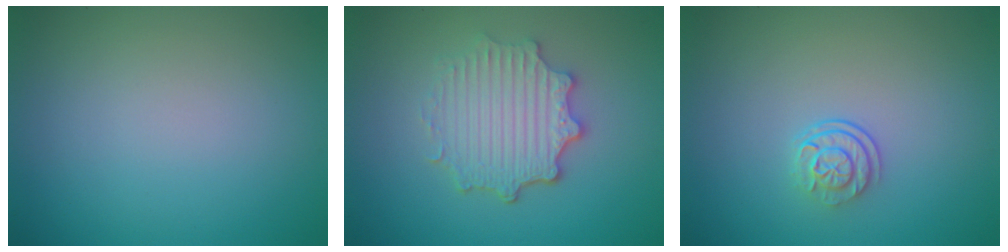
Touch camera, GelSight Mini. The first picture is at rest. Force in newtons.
{"total": 4.8, "press": 3.7, "slide": 3.0}
{"total": 2.3, "press": 1.7, "slide": 1.5}